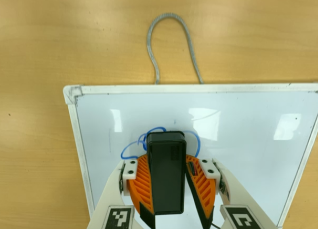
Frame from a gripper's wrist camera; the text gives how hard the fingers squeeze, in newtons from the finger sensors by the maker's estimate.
{"total": 12.8, "left": 14.6, "right": 10.9}